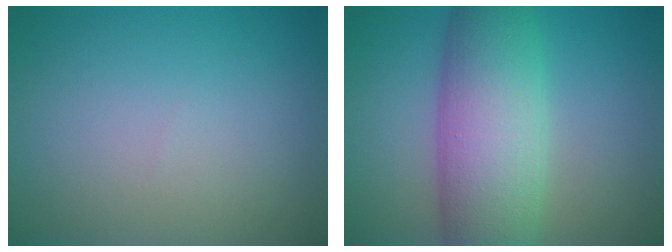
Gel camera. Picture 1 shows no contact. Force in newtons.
{"total": 9.3, "press": 9.3, "slide": 0.2}